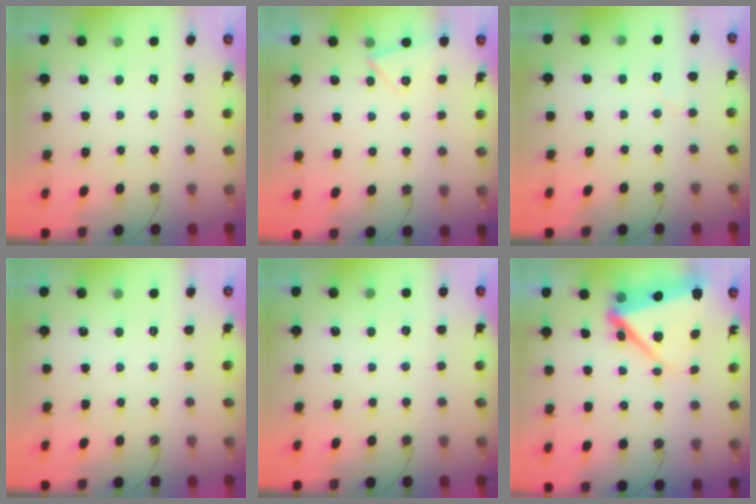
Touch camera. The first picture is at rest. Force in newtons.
{"total": 4.5, "press": 4.0, "slide": 2.1}
{"total": 3.4, "press": 3.1, "slide": 1.3}
{"total": 0.0}
{"total": 2.7, "press": 2.7, "slide": 0.5}
{"total": 12.5, "press": 12.4, "slide": 1.5}